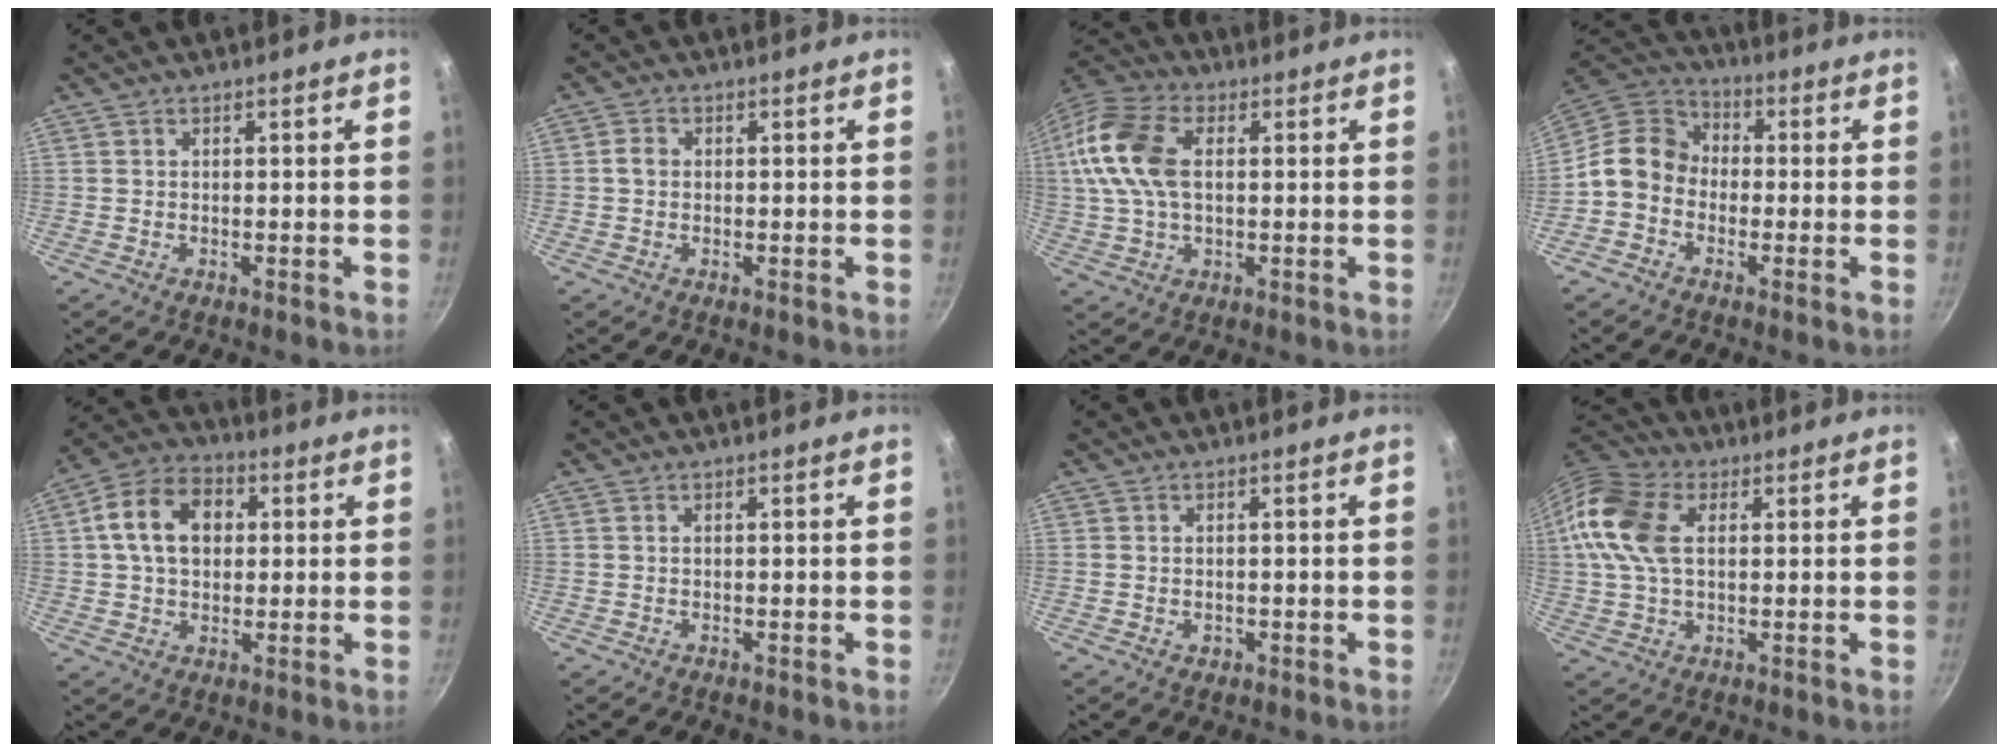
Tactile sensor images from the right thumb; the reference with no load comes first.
{"total": 2.1, "force": [0.1, 1.7, 1.2], "torque": [-0.019, 0.008, -0.002]}
{"total": 15.3, "force": [2.3, 9.4, 11.9], "torque": [-0.235, 0.022, 0.031]}
{"total": 10.2, "force": [-1.9, 8.4, 5.3], "torque": [-0.070, 0.040, -0.065]}
{"total": 12.3, "force": [2.3, 8.9, 8.2], "torque": [-0.118, 0.016, 0.025]}
{"total": 0.0}
{"total": 1.0, "force": [-0.2, 0.9, 0.5], "torque": [-0.005, 0.000, -0.003]}
{"total": 13.9, "force": [2.8, 8.9, 10.4], "torque": [-0.202, 0.018, 0.039]}